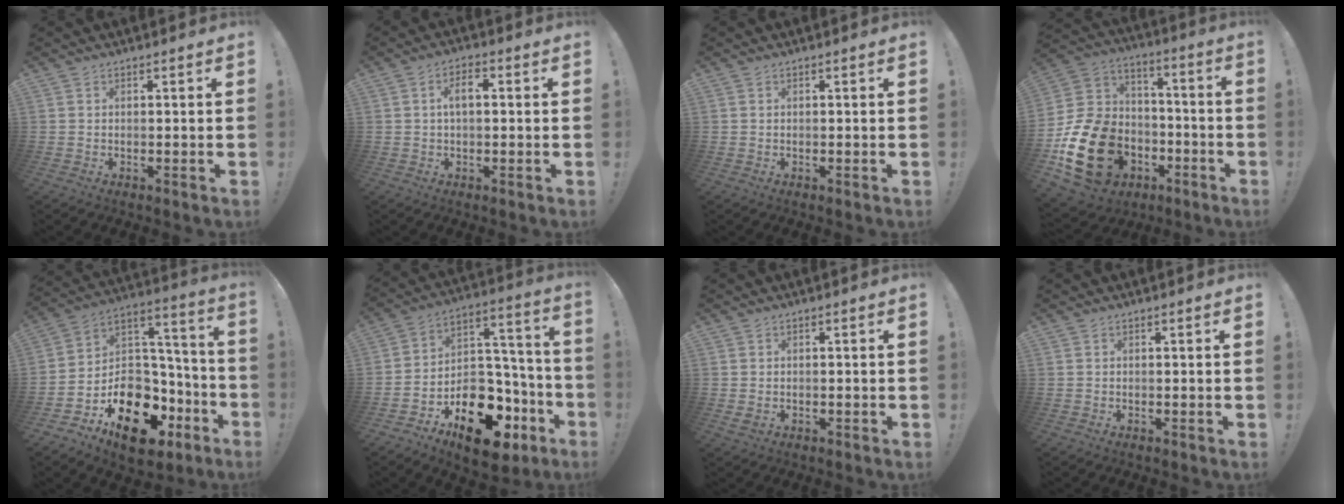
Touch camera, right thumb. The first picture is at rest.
{"total": 4.7, "force": [0.5, 2.2, 4.1], "torque": [-0.063, 0.008, 0.003]}
{"total": 0.0}
{"total": 24.0, "force": [-8.6, 17.5, 14.1], "torque": [-0.264, 0.053, -0.114]}
{"total": 19.5, "force": [-10.2, 13.0, 10.3], "torque": [-0.141, 0.063, -0.151]}
{"total": 19.8, "force": [-12.1, 11.7, 10.4], "torque": [-0.129, 0.089, -0.188]}
{"total": 1.6, "force": [-0.2, 1.1, 1.2], "torque": [-0.016, 0.002, -0.002]}
{"total": 0.0}